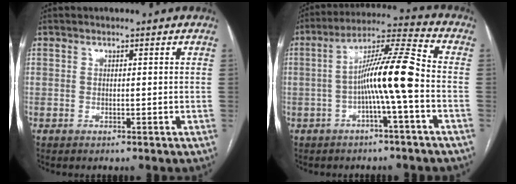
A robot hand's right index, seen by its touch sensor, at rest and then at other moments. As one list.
[{"total": 10.8, "force": [-2.1, -0.5, 10.5], "torque": [-0.184, 0.023, -0.042]}]